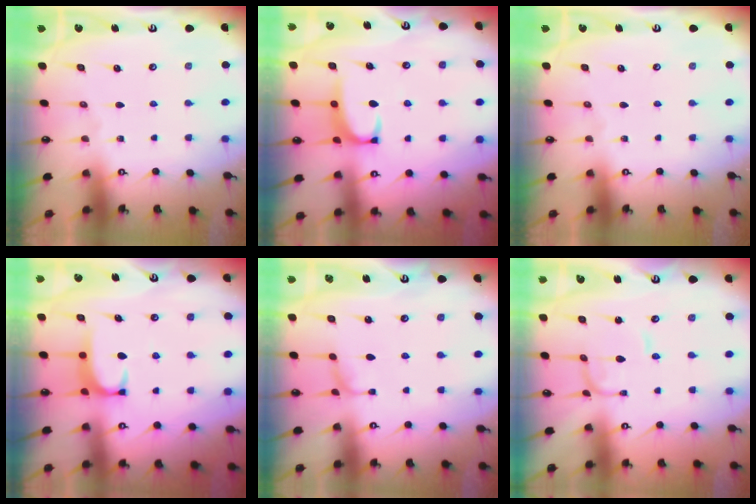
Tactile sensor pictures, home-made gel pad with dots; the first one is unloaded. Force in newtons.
{"total": 2.1, "press": 2.0, "slide": 0.6}
{"total": 0.0}
{"total": 1.8, "press": 1.7, "slide": 0.5}
{"total": 1.6, "press": 1.5, "slide": 0.6}
{"total": 1.5, "press": 1.5, "slide": 0.0}